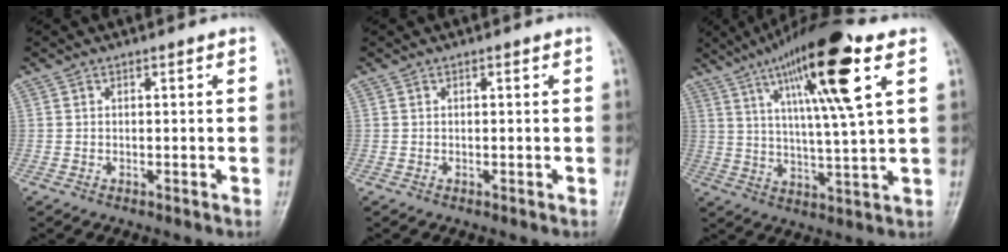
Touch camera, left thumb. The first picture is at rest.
{"total": 0.0}
{"total": 18.5, "force": [8.5, 2.6, 16.2], "torque": [-0.265, -0.019, 0.140]}